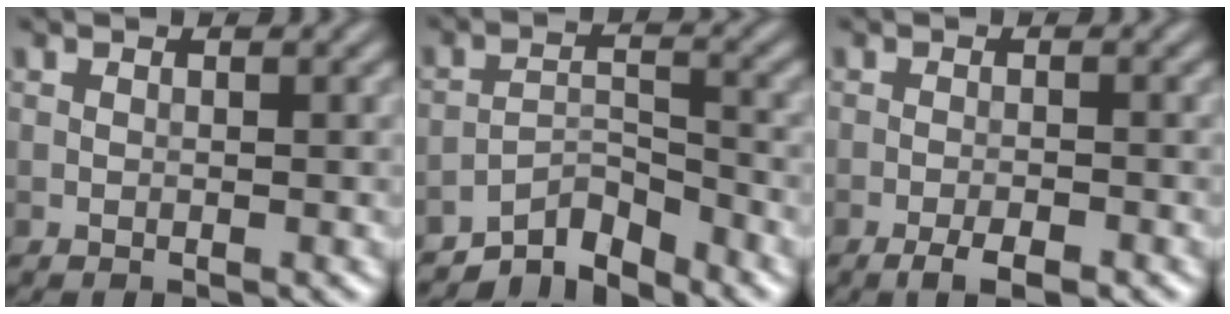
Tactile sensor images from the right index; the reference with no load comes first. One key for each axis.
{"total": 4.6, "fx": -4.2, "fy": 1.3, "fz": 1.6, "tx": -0.016, "ty": 0.005, "tz": -0.080}
{"total": 2.6, "fx": -1.8, "fy": 0.6, "fz": 1.9, "tx": -0.033, "ty": 0.000, "tz": -0.032}